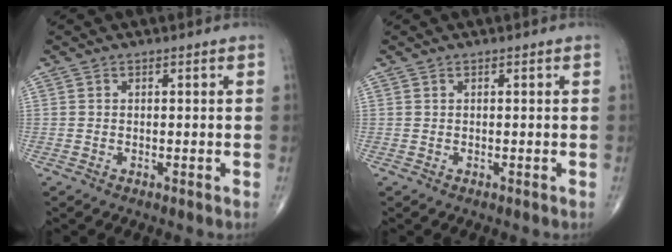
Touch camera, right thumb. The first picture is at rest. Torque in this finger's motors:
{"motor_torque": [-0.04, -0.01, 0.00, 0.00, 0.00]}